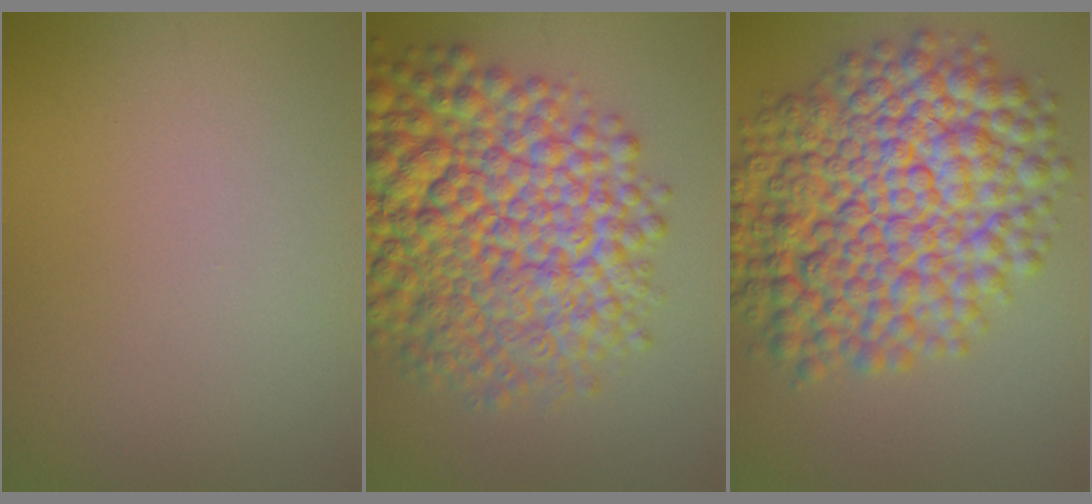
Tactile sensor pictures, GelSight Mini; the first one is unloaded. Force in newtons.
{"total": 14.3, "press": 14.3, "slide": 0.5}
{"total": 13.0, "press": 13.0, "slide": 0.2}